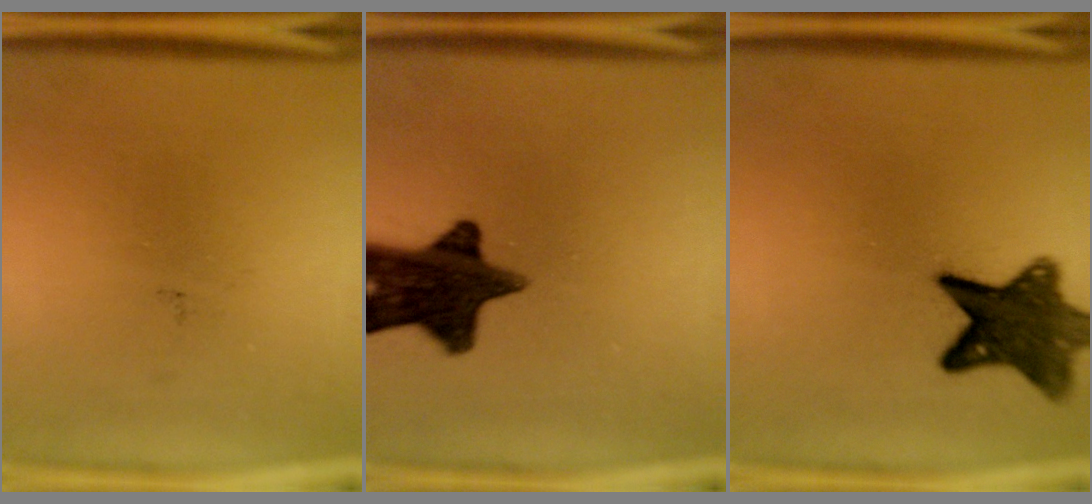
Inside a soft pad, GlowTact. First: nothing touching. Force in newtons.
{"total": 14.3}
{"total": 11.5}